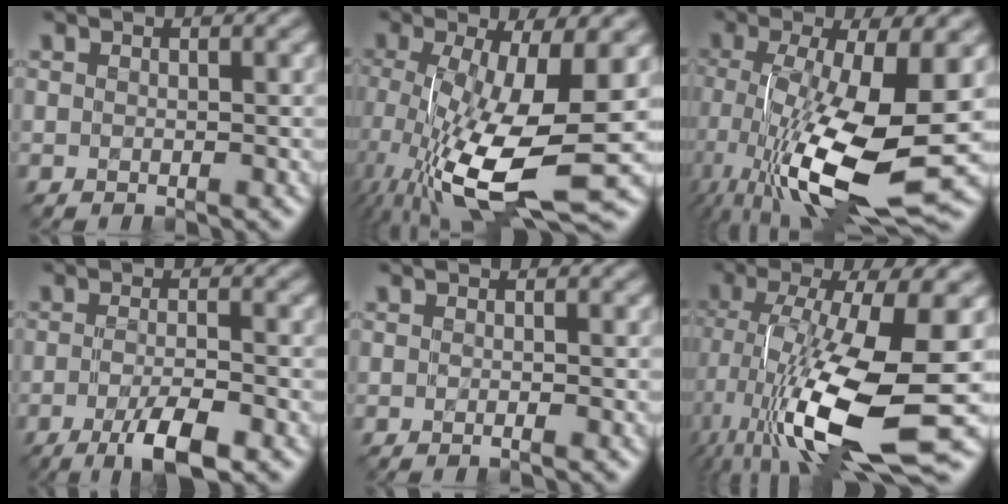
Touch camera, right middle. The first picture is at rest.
{"total": 12.7, "force": [-3.5, 4.0, 11.5], "torque": [-0.218, -0.036, -0.045]}
{"total": 12.7, "force": [-3.2, 3.9, 11.7], "torque": [-0.219, -0.037, -0.042]}
{"total": 4.5, "force": [-2.6, 0.8, 3.5], "torque": [-0.060, -0.005, -0.042]}
{"total": 0.8, "force": [-0.5, 0.2, 0.6], "torque": [-0.001, -0.002, -0.013]}
{"total": 14.4, "force": [-4.5, 4.2, 13.0], "torque": [-0.252, -0.021, -0.065]}